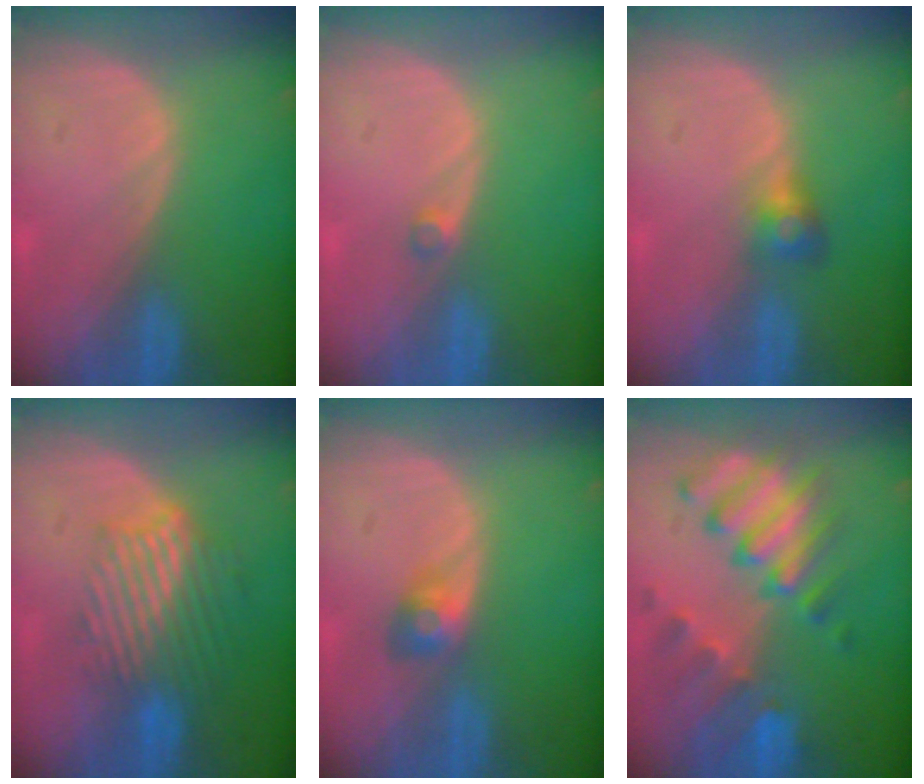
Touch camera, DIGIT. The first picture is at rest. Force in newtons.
{"total": 1.1, "press": 1.0, "slide": 0.6}
{"total": 2.8, "press": 2.6, "slide": 0.9}
{"total": 9.5, "press": 8.0, "slide": 5.1}
{"total": 3.0, "press": 2.6, "slide": 1.4}
{"total": 10.2, "press": 8.9, "slide": 5.0}